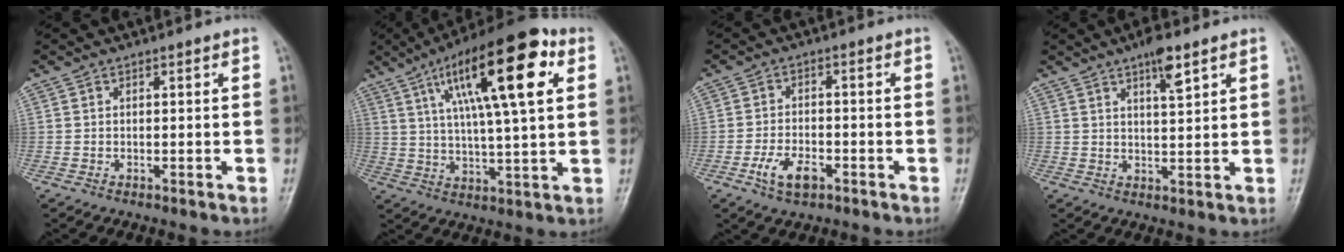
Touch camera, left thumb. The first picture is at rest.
{"total": 21.2, "force": [8.3, 5.8, 18.7], "torque": [-0.284, -0.001, 0.128]}
{"total": 5.8, "force": [-2.9, 3.1, 4.0], "torque": [-0.073, 0.013, -0.051]}
{"total": 5.4, "force": [3.3, 1.3, 4.1], "torque": [-0.062, -0.014, 0.054]}